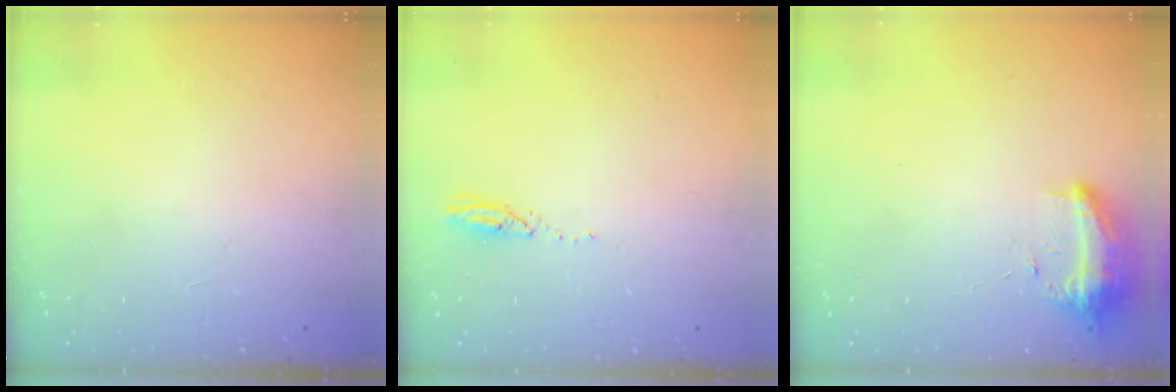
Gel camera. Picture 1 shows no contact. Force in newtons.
{"total": 3.0, "press": 3.0, "slide": 0.2}
{"total": 9.9, "press": 9.8, "slide": 1.0}